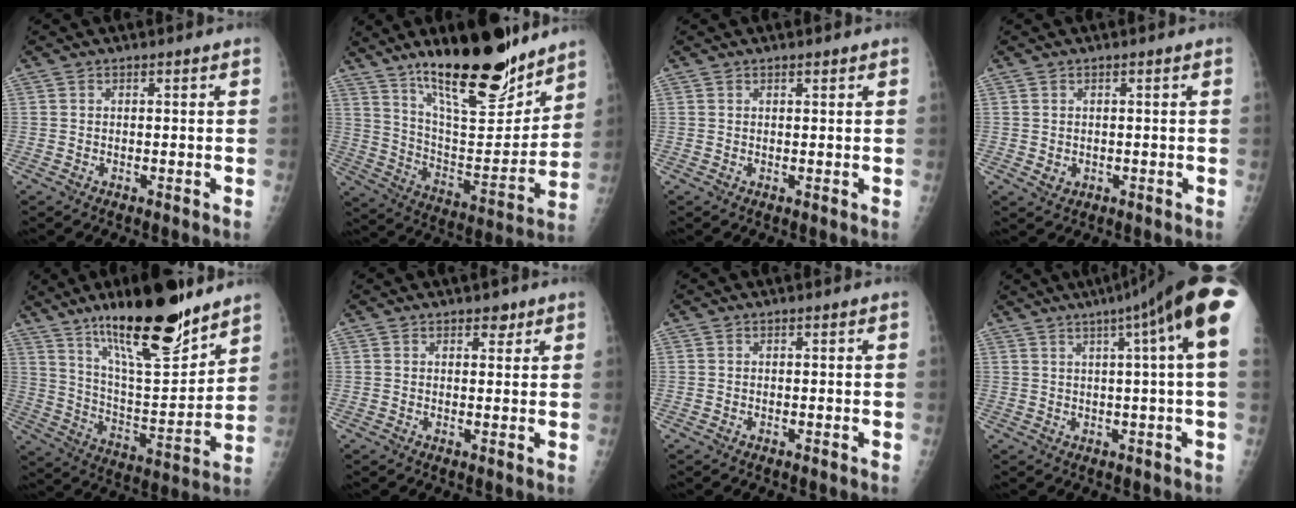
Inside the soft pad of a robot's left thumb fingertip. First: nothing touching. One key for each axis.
{"total": 23.3, "fx": 16.9, "fy": 6.7, "fz": 14.6, "tx": -0.194, "ty": -0.097, "tz": 0.281}
{"total": 0.8, "fx": 0.6, "fy": 0.3, "fz": 0.4, "tx": -0.007, "ty": -0.004, "tz": 0.009}
{"total": 1.7, "fx": 0.0, "fy": 1.4, "fz": 0.8, "tx": -0.011, "ty": -0.001, "tz": 0.007}
{"total": 22.6, "fx": 15.7, "fy": 5.8, "fz": 15.2, "tx": -0.217, "ty": -0.085, "tz": 0.268}
{"total": 2.3, "fx": 1.6, "fy": 1.3, "fz": 1.0, "tx": 0.001, "ty": -0.008, "tz": 0.020}
{"total": 0.0}
{"total": 16.0, "fx": 7.1, "fy": 0.8, "fz": 14.3, "tx": -0.203, "ty": 0.020, "tz": 0.087}